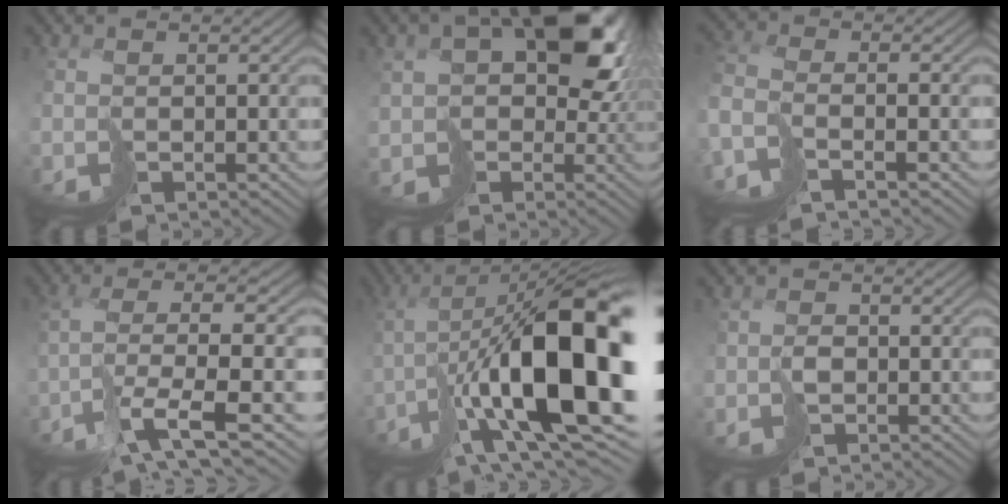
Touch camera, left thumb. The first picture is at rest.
{"total": 13.5, "force": [3.2, 9.0, 9.5], "torque": [-0.168, -0.010, 0.077]}
{"total": 4.7, "force": [-3.5, 0.8, 3.0], "torque": [-0.079, -0.002, -0.076]}
{"total": 9.1, "force": [-3.1, 1.3, 8.5], "torque": [-0.168, -0.002, -0.044]}
{"total": 19.6, "force": [-3.6, 6.6, 18.1], "torque": [-0.298, 0.002, -0.051]}
{"total": 1.9, "force": [-0.4, 1.5, 1.0], "torque": [-0.013, 0.000, -0.006]}